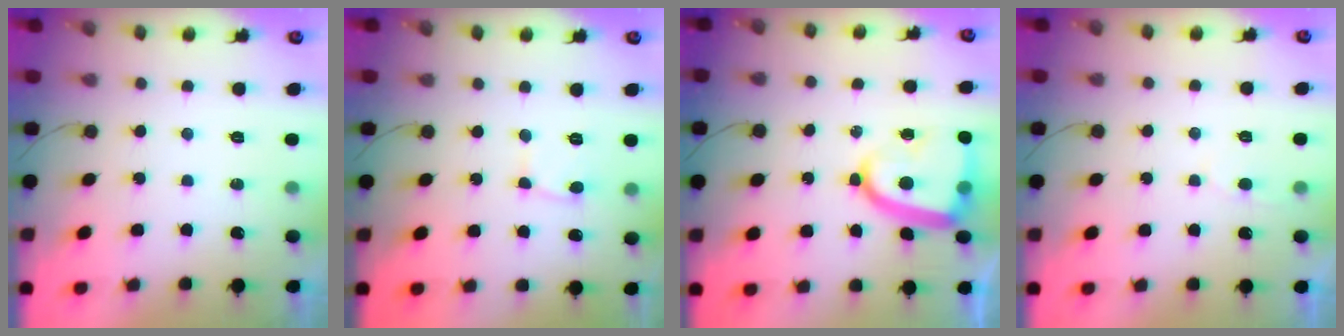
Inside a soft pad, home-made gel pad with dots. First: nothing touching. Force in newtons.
{"total": 2.4, "press": 2.4, "slide": 0.1}
{"total": 14.0, "press": 13.9, "slide": 1.5}
{"total": 5.2, "press": 5.2, "slide": 0.4}